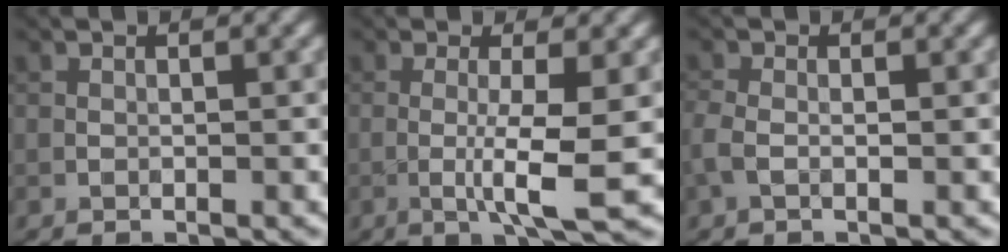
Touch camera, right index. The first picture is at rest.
{"total": 4.5, "force": [-0.5, 0.6, 4.5], "torque": [-0.077, -0.011, -0.010]}
{"total": 1.4, "force": [-0.5, 0.7, 1.0], "torque": [-0.031, -0.001, -0.015]}